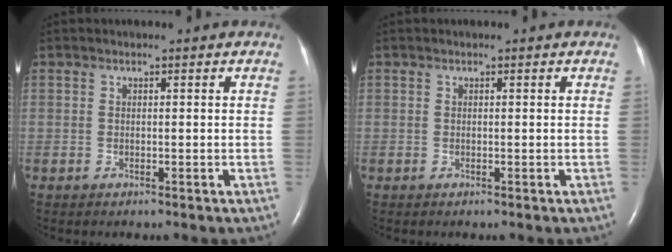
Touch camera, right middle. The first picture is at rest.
{"total": 0.0}